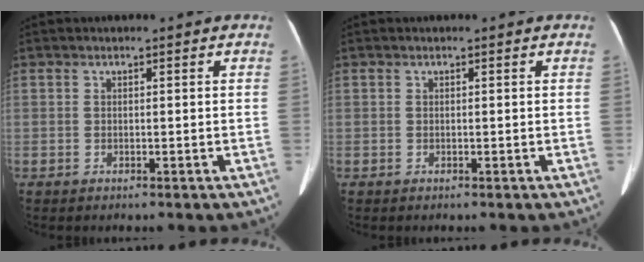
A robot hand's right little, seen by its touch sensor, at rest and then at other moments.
{"total": 0.0}